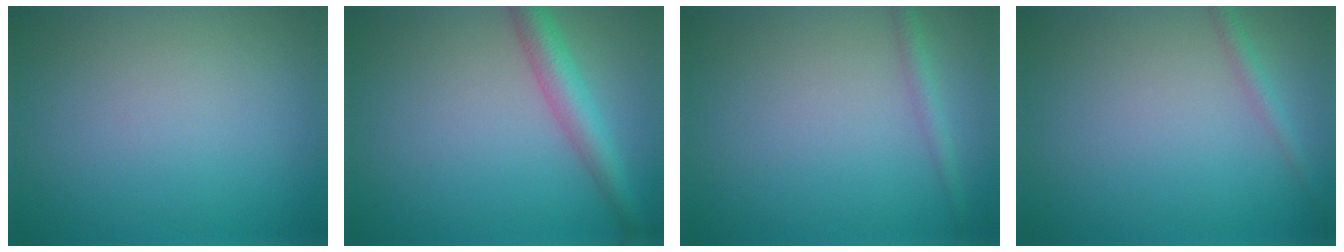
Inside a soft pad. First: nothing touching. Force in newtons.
{"total": 3.9, "press": 3.9, "slide": 0.1}
{"total": 1.4, "press": 1.4, "slide": 0.0}
{"total": 1.3, "press": 1.3, "slide": 0.0}